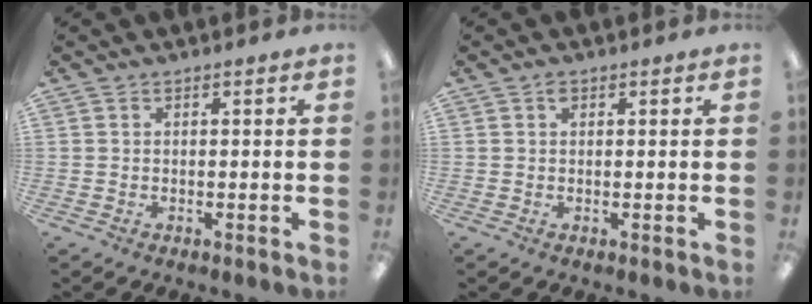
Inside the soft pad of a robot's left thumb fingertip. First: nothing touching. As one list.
[{"total": 1.2, "force": [0.5, 0.7, 0.8], "torque": [-0.018, 0.004, 0.008]}]